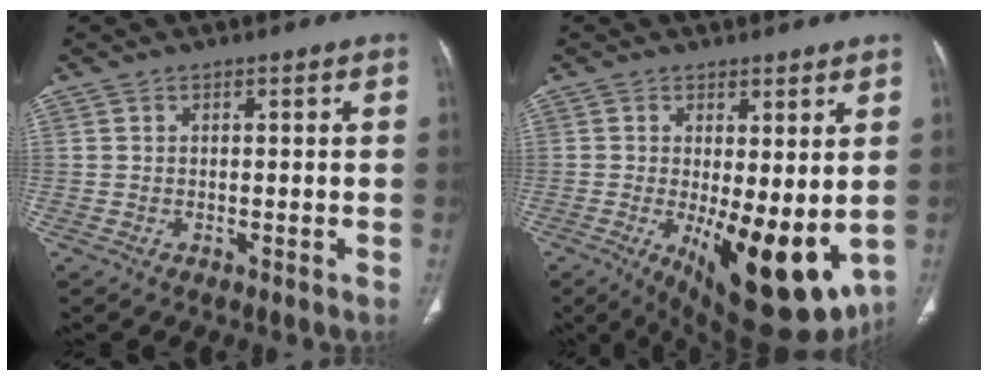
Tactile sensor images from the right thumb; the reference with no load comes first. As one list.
[{"total": 15.8, "force": [-2.3, 6.2, 14.3], "torque": [-0.206, -0.036, -0.013]}]